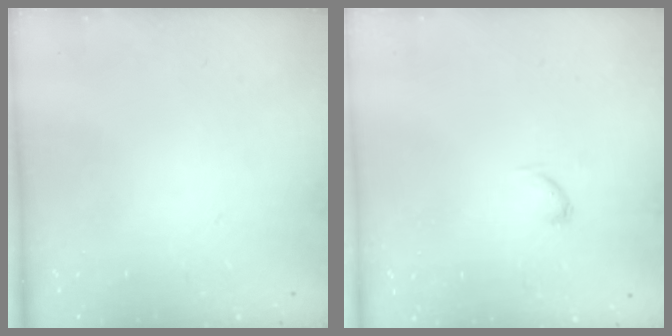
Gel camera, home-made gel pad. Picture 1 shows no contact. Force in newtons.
{"total": 2.8, "press": 2.7, "slide": 0.4}